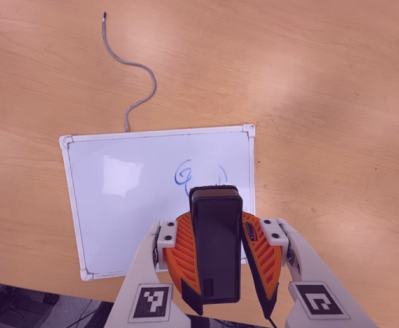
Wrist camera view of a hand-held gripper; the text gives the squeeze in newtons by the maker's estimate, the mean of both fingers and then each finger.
{"total": 8.5, "left": 8.3, "right": 8.8}